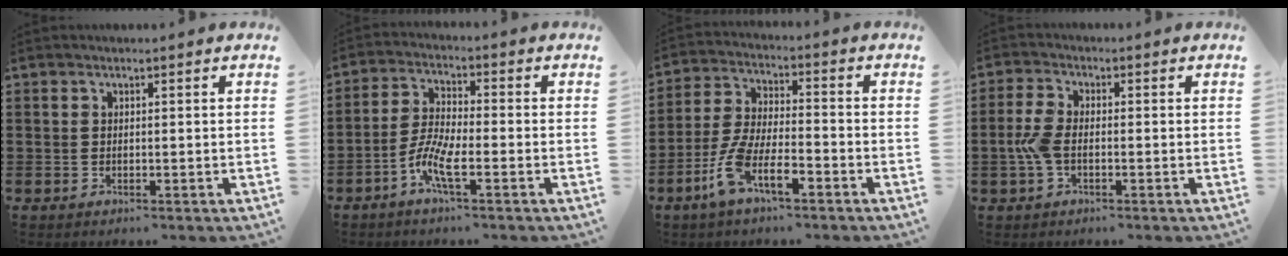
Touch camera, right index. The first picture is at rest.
{"total": 6.0, "force": [-3.2, 1.2, 4.9], "torque": [-0.121, -0.013, -0.066]}
{"total": 8.1, "force": [-4.8, 2.0, 6.2], "torque": [-0.156, -0.014, -0.099]}
{"total": 4.3, "force": [-0.9, 2.1, 3.6], "torque": [-0.093, -0.005, -0.023]}